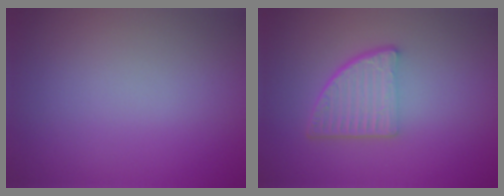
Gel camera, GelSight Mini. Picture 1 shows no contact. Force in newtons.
{"total": 4.8, "press": 3.4, "slide": 3.4}